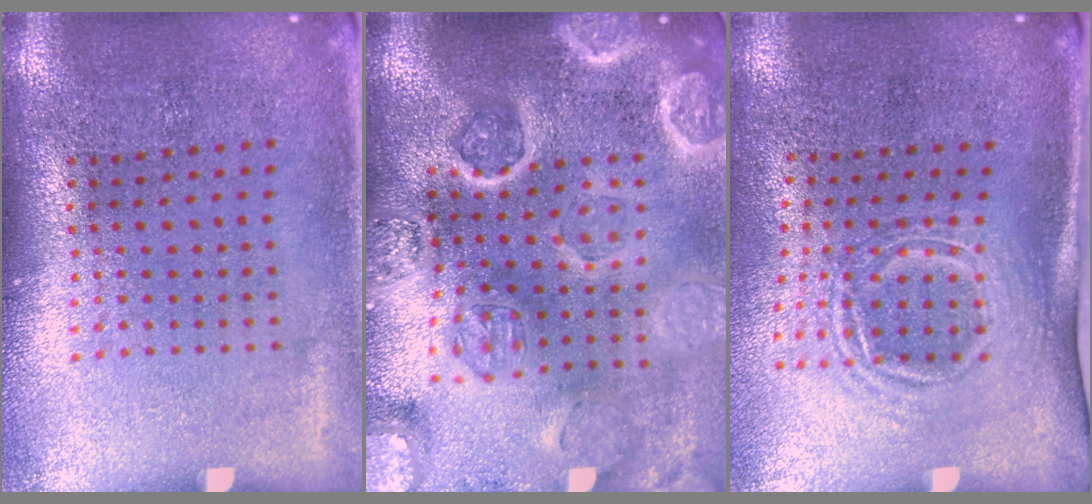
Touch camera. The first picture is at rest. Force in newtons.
{"total": 4.7, "press": 4.2, "slide": 2.1}
{"total": 1.7, "press": 1.1, "slide": 1.2}